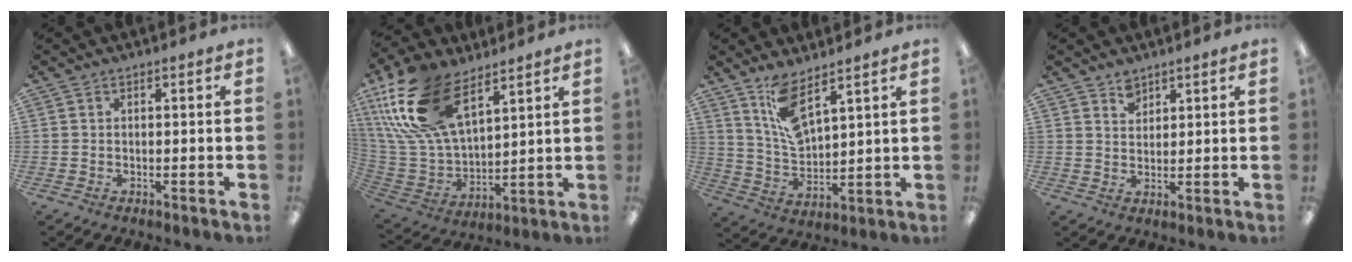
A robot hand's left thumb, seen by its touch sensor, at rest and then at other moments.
{"total": 23.0, "force": [12.5, 11.9, 15.2], "torque": [-0.333, -0.046, 0.229]}
{"total": 10.1, "force": [7.1, 3.7, 6.2], "torque": [-0.122, -0.035, 0.130]}
{"total": 3.5, "force": [2.9, 1.8, 0.6], "torque": [-0.001, -0.017, 0.053]}